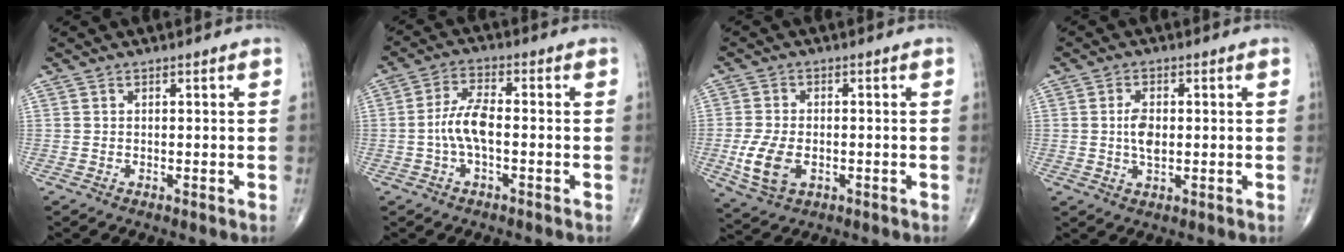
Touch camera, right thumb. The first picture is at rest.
{"total": 6.4, "force": [-1.1, 2.5, 5.8], "torque": [-0.123, 0.020, -0.026]}
{"total": 8.0, "force": [-1.9, 4.9, 6.1], "torque": [-0.126, -0.002, -0.028]}
{"total": 4.2, "force": [0.1, 2.3, 3.6], "torque": [-0.063, -0.002, 0.001]}